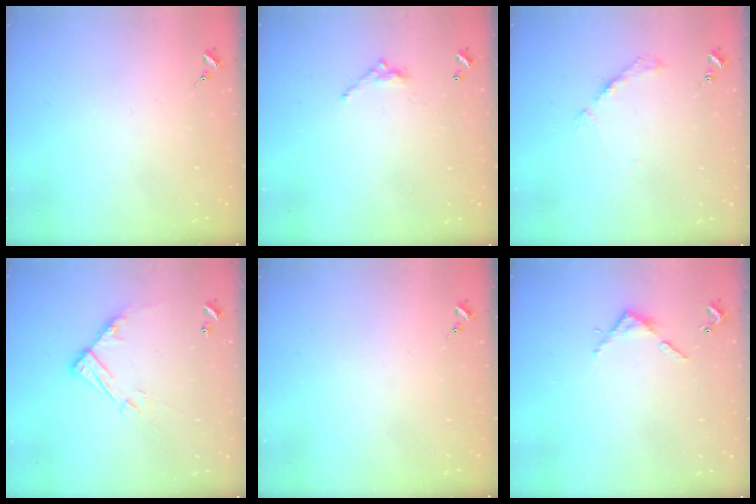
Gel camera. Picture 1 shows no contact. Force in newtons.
{"total": 5.5, "press": 5.4, "slide": 0.4}
{"total": 5.0, "press": 5.0, "slide": 0.7}
{"total": 12.8, "press": 12.8, "slide": 0.7}
{"total": 0.0}
{"total": 4.0, "press": 4.0, "slide": 0.3}